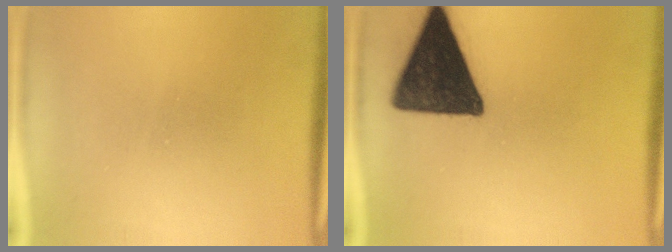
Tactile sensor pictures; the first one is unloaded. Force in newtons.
{"total": 17.4}